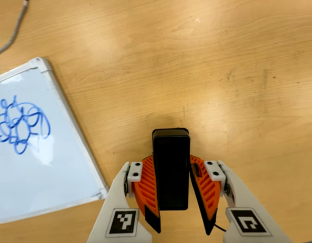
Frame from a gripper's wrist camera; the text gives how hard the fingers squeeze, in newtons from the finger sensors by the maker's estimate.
{"total": 6.3, "left": 5.7, "right": 6.9}